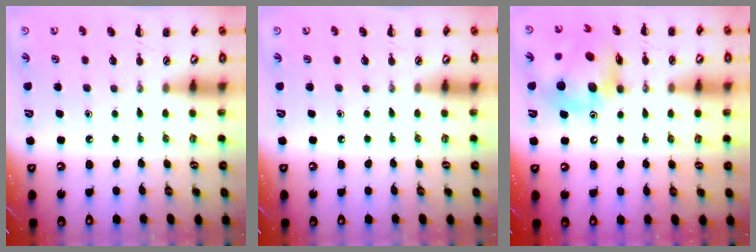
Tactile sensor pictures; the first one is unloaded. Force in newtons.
{"total": 0.0}
{"total": 13.2, "press": 12.7, "slide": 3.8}